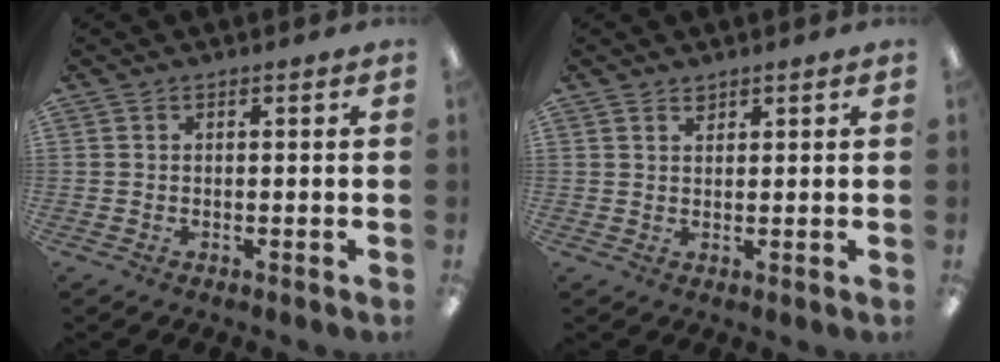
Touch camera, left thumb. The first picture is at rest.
{"total": 1.7, "force": [1.4, 0.7, 0.5], "torque": [-0.012, -0.002, 0.027]}